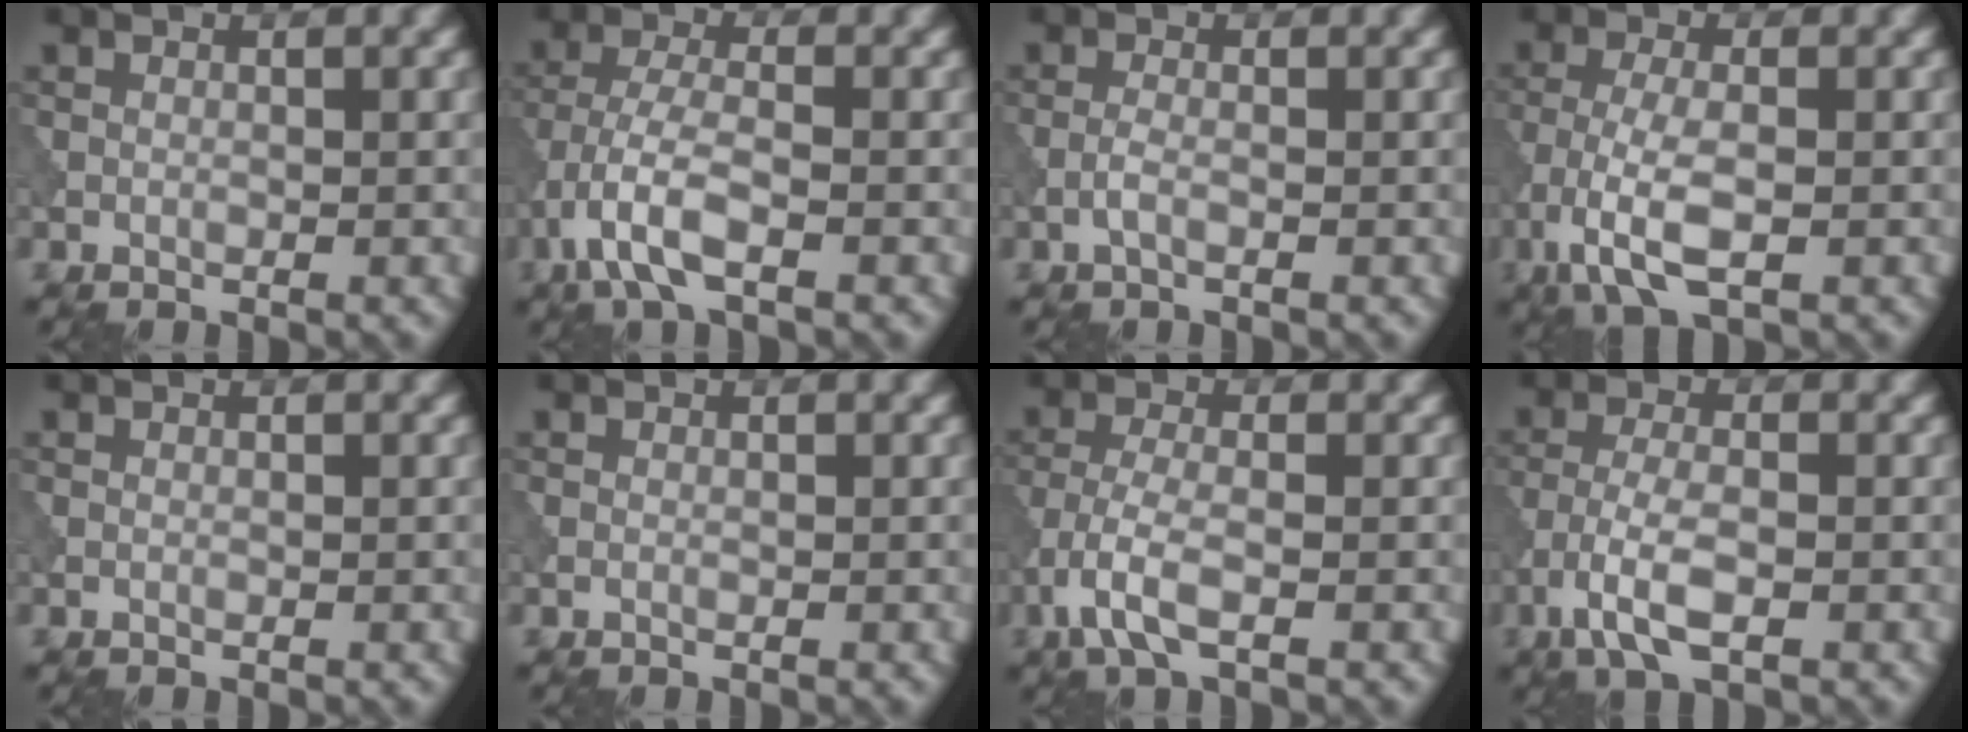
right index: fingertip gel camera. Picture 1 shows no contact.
{"total": 5.1, "force": [-2.7, 1.8, 4.0], "torque": [-0.094, -0.003, -0.063]}
{"total": 1.2, "force": [-0.5, 0.3, 1.0], "torque": [-0.025, 0.004, -0.014]}
{"total": 5.3, "force": [-2.2, 1.9, 4.4], "torque": [-0.099, -0.003, -0.049]}
{"total": 0.0}
{"total": 0.0}
{"total": 3.8, "force": [-1.9, 1.2, 3.1], "torque": [-0.073, -0.001, -0.045]}
{"total": 4.3, "force": [-2.0, 1.5, 3.5], "torque": [-0.076, 0.000, -0.042]}